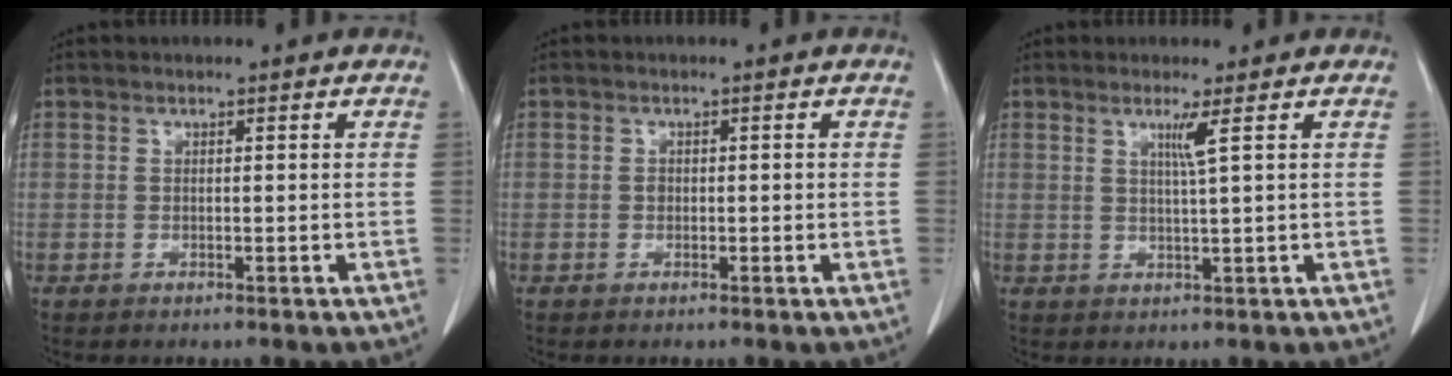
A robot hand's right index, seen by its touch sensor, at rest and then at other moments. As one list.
[{"total": 0.9, "force": [-0.1, 0.7, 0.6], "torque": [-0.010, 0.002, -0.002]}, {"total": 2.5, "force": [1.1, -0.9, 2.1], "torque": [-0.040, -0.008, 0.024]}]